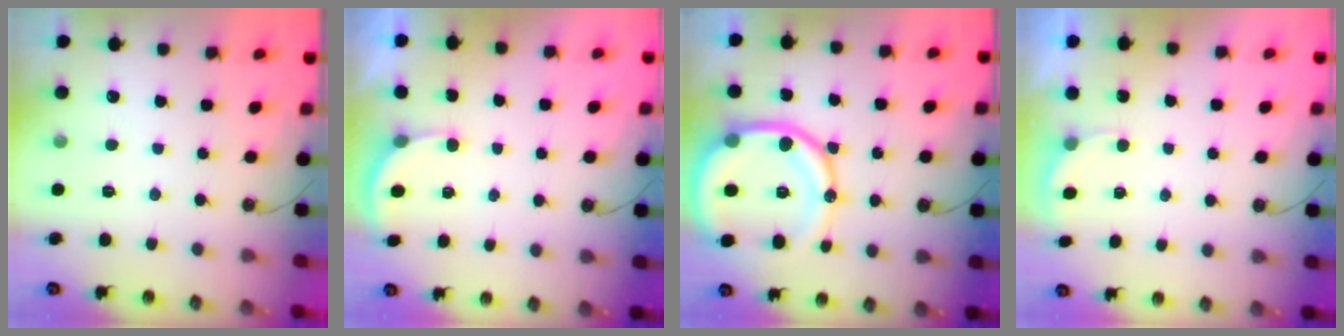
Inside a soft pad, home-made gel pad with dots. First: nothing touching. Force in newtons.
{"total": 2.4, "press": 2.4, "slide": 0.3}
{"total": 17.9, "press": 17.8, "slide": 2.1}
{"total": 2.3, "press": 2.1, "slide": 0.8}